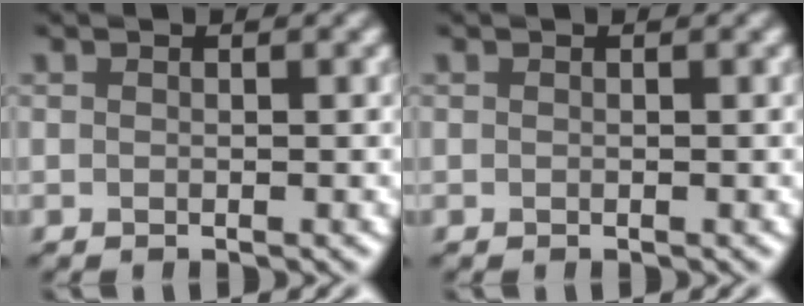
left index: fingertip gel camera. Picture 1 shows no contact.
{"total": 0.0}